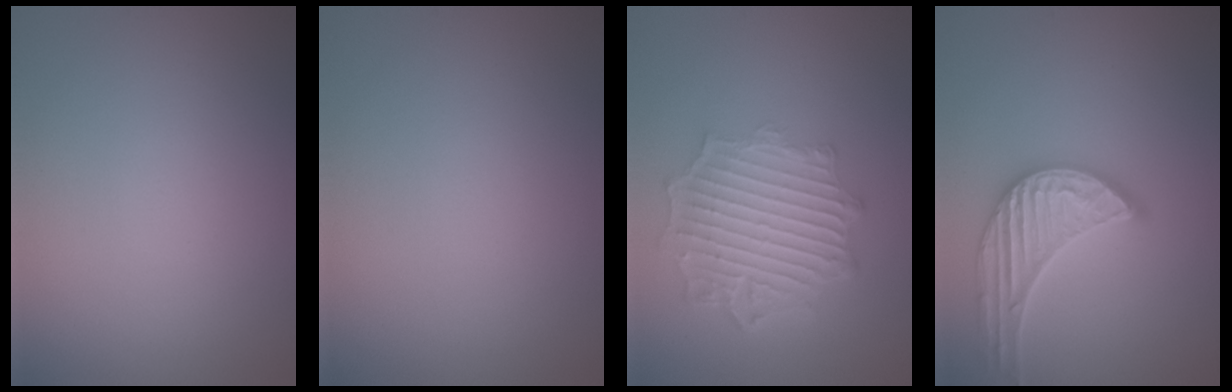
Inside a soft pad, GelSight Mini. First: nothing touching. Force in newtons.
{"total": 0.0}
{"total": 6.4, "press": 4.7, "slide": 4.3}
{"total": 3.8, "press": 3.7, "slide": 0.9}